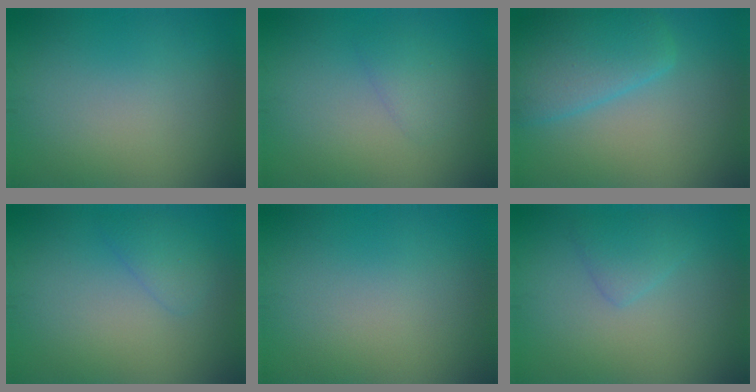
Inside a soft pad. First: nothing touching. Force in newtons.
{"total": 1.3, "press": 1.3, "slide": 0.1}
{"total": 5.2, "press": 5.2, "slide": 0.3}
{"total": 1.6, "press": 1.6, "slide": 0.1}
{"total": 0.0}
{"total": 1.8, "press": 1.8, "slide": 0.2}